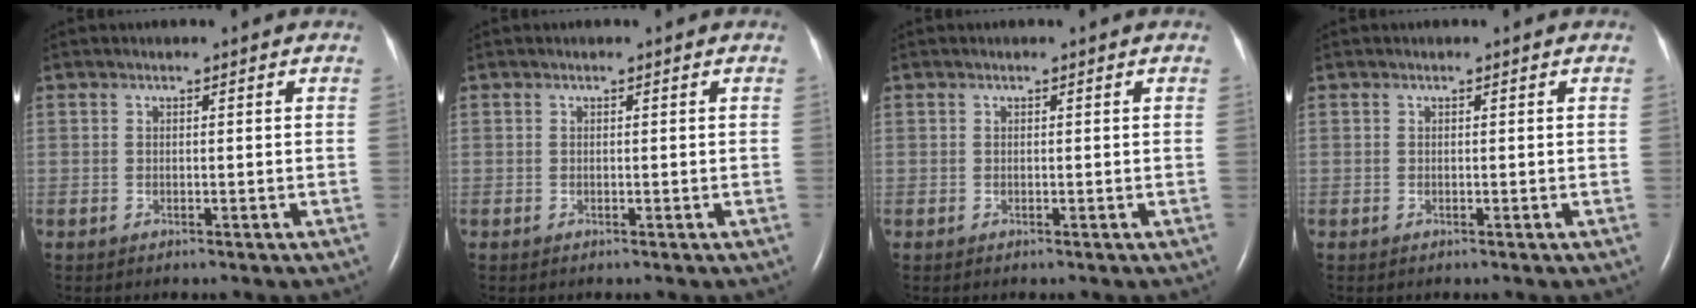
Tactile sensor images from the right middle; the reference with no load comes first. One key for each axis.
{"total": 0.0}
{"total": 0.0}
{"total": 0.0}